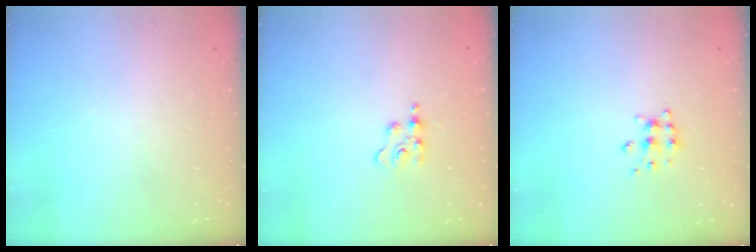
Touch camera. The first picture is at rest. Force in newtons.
{"total": 3.9, "press": 3.9, "slide": 0.4}
{"total": 6.4, "press": 6.3, "slide": 0.7}